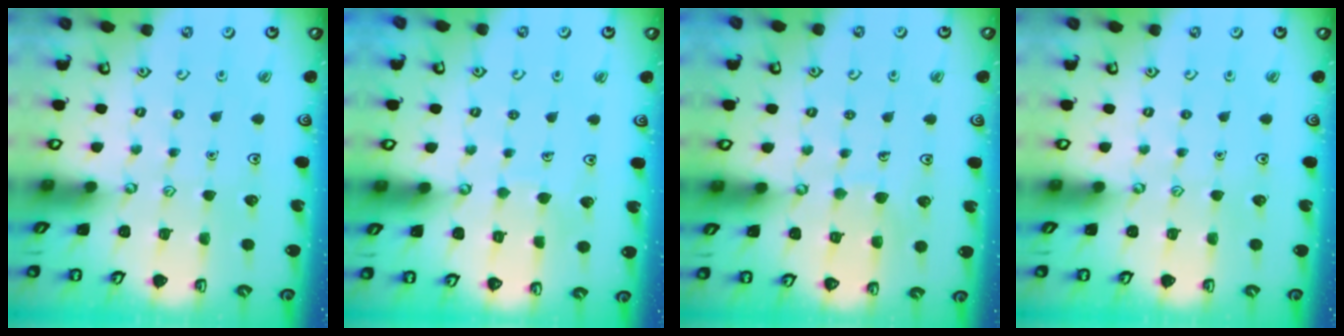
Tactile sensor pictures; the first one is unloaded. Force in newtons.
{"total": 2.7, "press": 2.7, "slide": 0.1}
{"total": 4.9, "press": 4.9, "slide": 0.3}
{"total": 0.0}